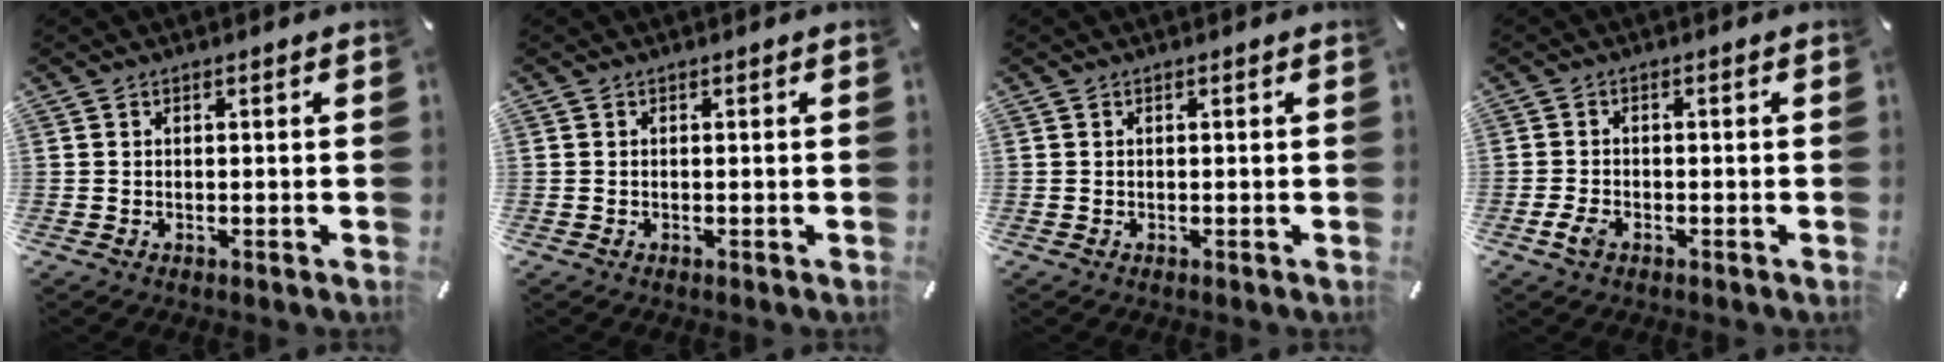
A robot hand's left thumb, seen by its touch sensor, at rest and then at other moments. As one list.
[{"total": 0.0}, {"total": 0.0}, {"total": 2.8, "force": [-1.5, 1.4, 1.9], "torque": [-0.045, 0.000, -0.030]}]